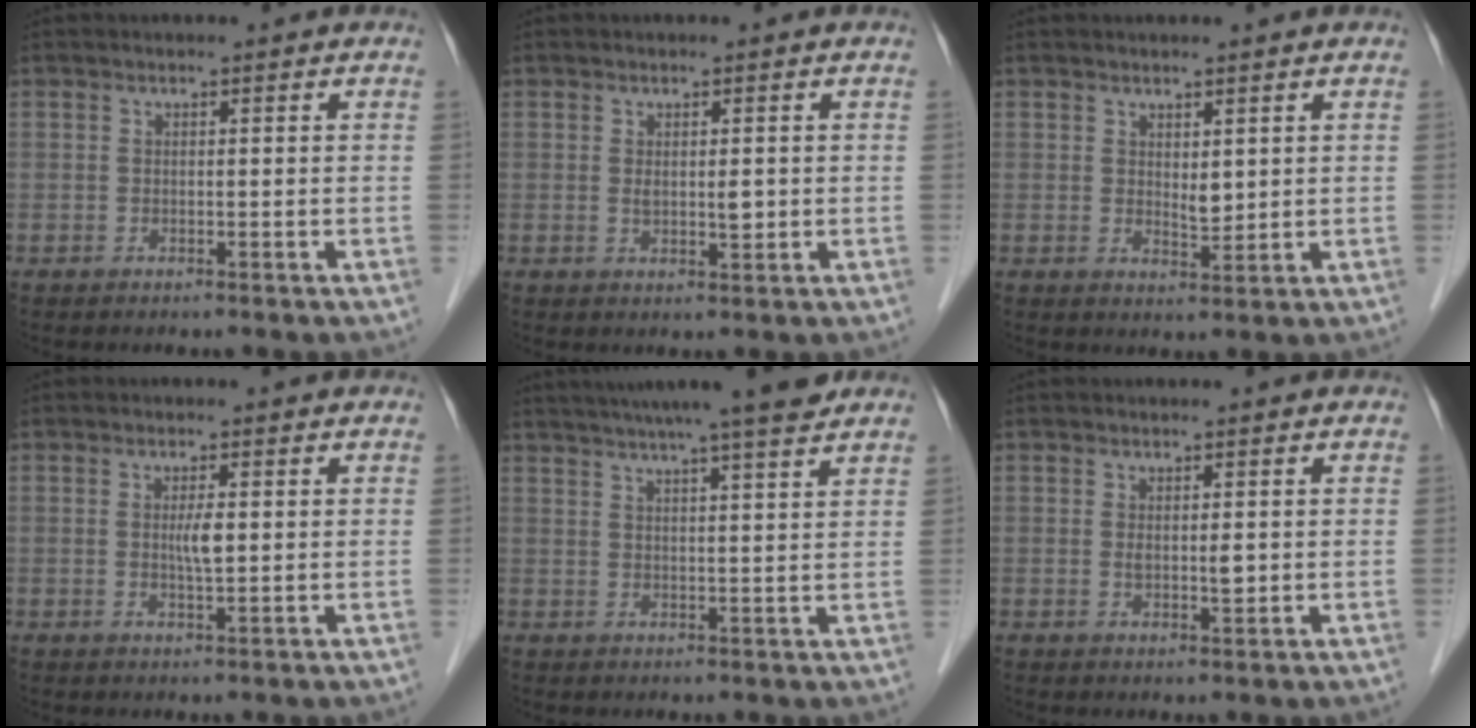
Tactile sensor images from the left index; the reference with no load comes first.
{"total": 2.1, "force": [0.3, 0.7, 2.0], "torque": [-0.035, -0.004, 0.006]}
{"total": 2.3, "force": [0.9, 0.9, 1.9], "torque": [-0.033, -0.007, 0.022]}
{"total": 2.4, "force": [0.3, 0.3, 2.4], "torque": [-0.045, -0.002, 0.006]}
{"total": 13.0, "force": [11.0, -0.2, 7.0], "torque": [-0.116, 0.018, 0.145]}
{"total": 2.1, "force": [0.3, 0.6, 1.9], "torque": [-0.034, -0.004, 0.007]}